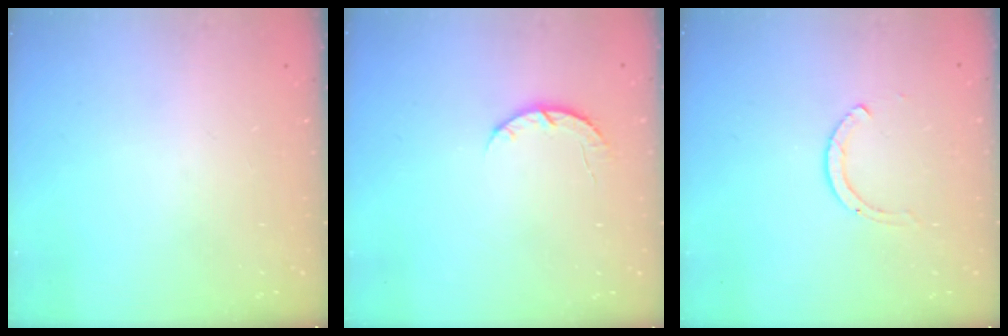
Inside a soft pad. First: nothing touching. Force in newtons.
{"total": 3.9, "press": 3.8, "slide": 0.6}
{"total": 2.0, "press": 1.9, "slide": 0.3}